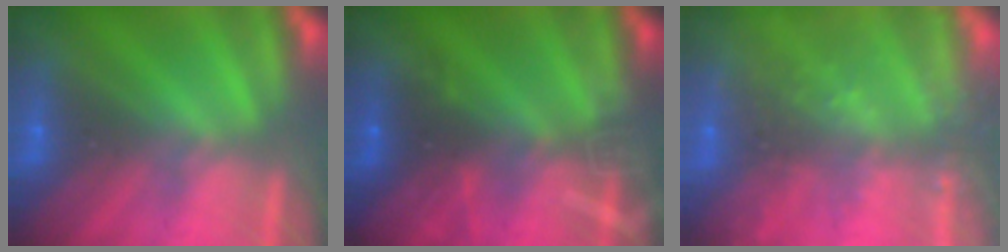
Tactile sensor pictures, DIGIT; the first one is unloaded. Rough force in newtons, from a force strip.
{"total": 3.1}
{"total": 9.7}